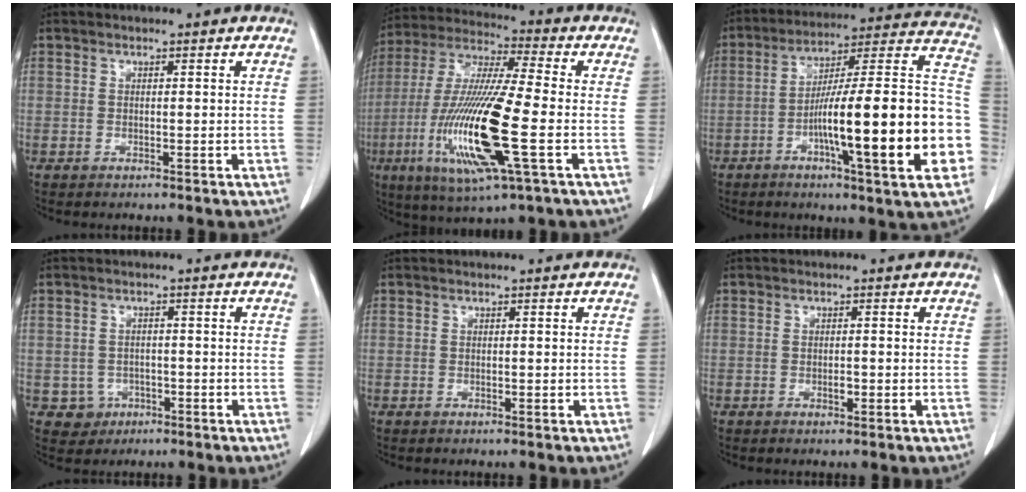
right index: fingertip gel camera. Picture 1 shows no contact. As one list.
[{"total": 18.9, "force": [-4.6, 1.4, 18.3], "torque": [-0.389, -0.020, -0.083]}, {"total": 25.1, "force": [-6.2, 2.0, 24.3], "torque": [-0.289, 0.014, -0.093]}, {"total": 3.4, "force": [-1.2, 3.2, 0.1], "torque": [0.006, 0.012, -0.009]}, {"total": 0.0}, {"total": 0.9, "force": [-0.3, 0.3, 0.7], "torque": [-0.018, 0.000, 0.000]}]